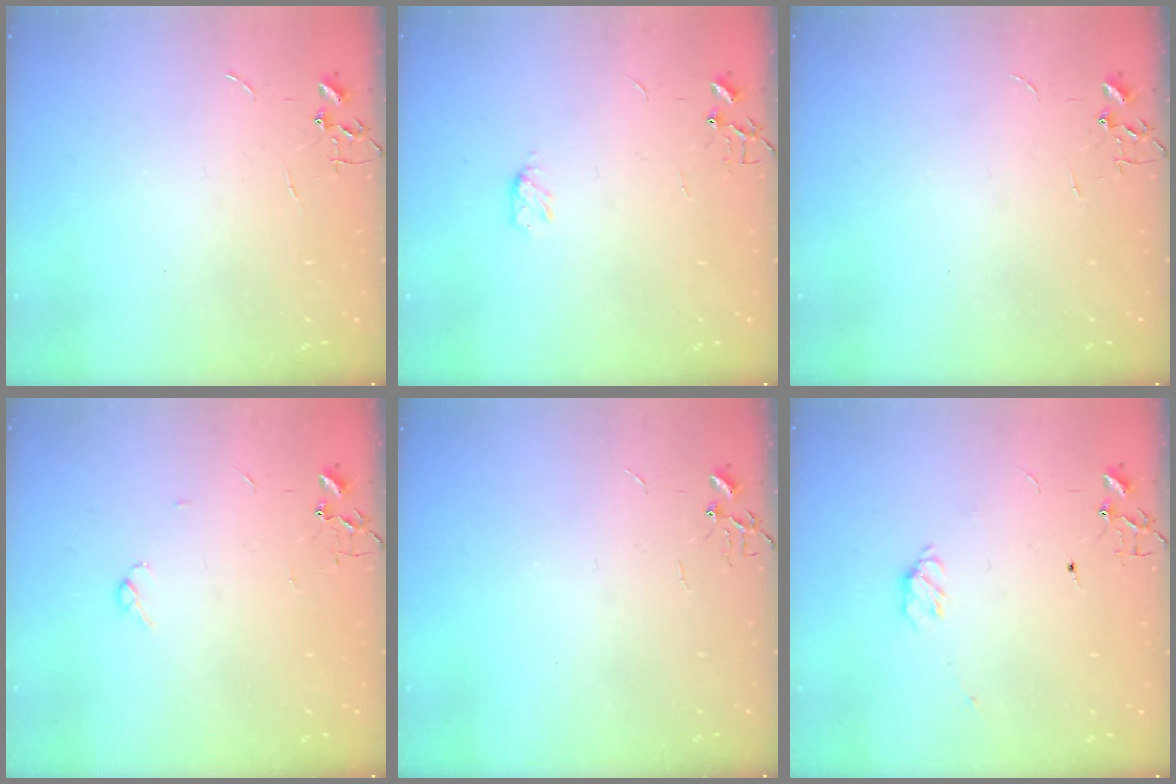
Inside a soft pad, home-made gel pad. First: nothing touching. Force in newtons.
{"total": 3.9, "press": 3.8, "slide": 0.6}
{"total": 0.0}
{"total": 3.4, "press": 3.3, "slide": 0.6}
{"total": 0.0}
{"total": 3.4, "press": 3.4, "slide": 0.7}